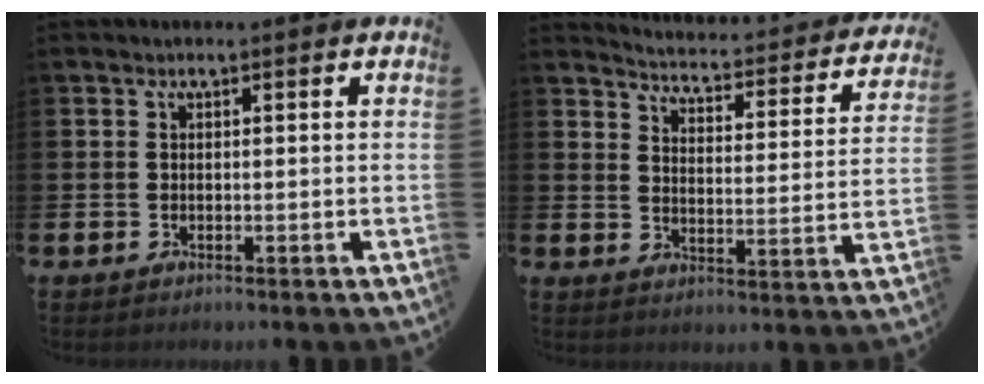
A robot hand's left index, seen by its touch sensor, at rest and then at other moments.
{"total": 3.5, "force": [3.4, 0.4, 0.7], "torque": [-0.030, -0.040, 0.047]}